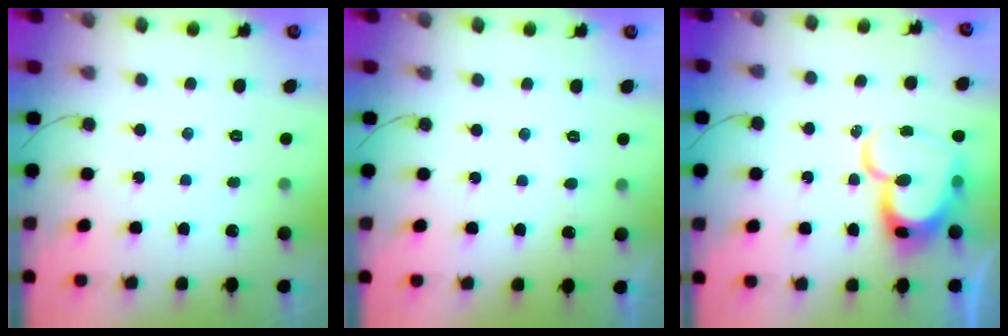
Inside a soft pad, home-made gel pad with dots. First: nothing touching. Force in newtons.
{"total": 3.9, "press": 3.9, "slide": 0.4}
{"total": 19.0, "press": 19.0, "slide": 1.3}